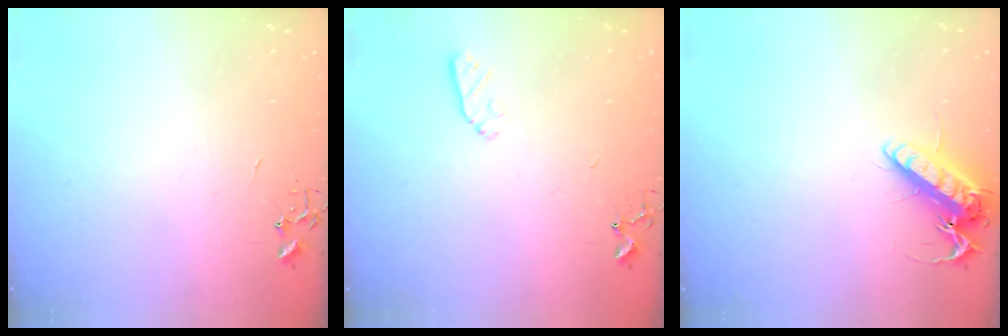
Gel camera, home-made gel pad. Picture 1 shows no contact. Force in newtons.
{"total": 5.0, "press": 4.9, "slide": 0.9}
{"total": 13.5, "press": 13.3, "slide": 2.1}